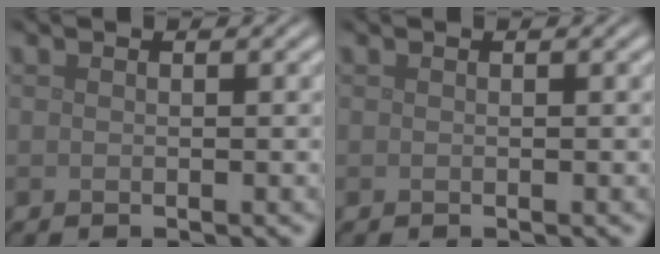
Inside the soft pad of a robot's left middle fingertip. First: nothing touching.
{"total": 0.0}